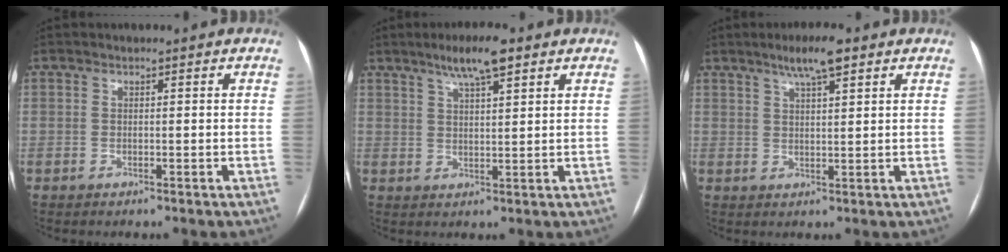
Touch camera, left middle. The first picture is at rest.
{"total": 6.4, "force": [4.2, 0.9, 4.7], "torque": [-0.086, 0.009, 0.072]}
{"total": 5.5, "force": [3.6, 0.7, 4.1], "torque": [-0.074, 0.008, 0.061]}